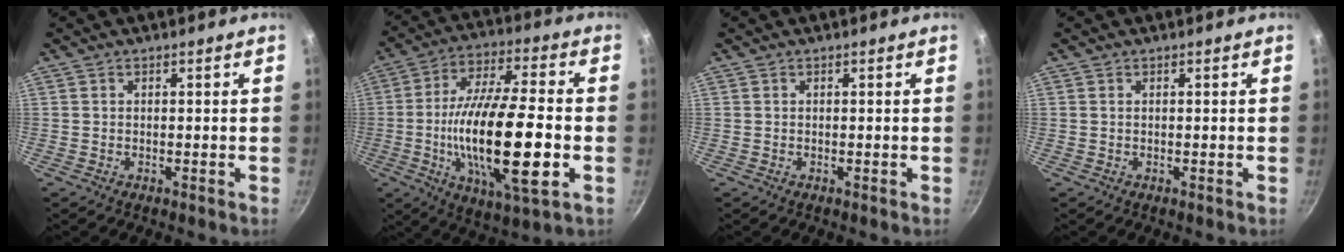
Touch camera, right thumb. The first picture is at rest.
{"total": 22.6, "force": [-3.9, 6.7, 21.2], "torque": [-0.381, 0.011, -0.073]}
{"total": 0.0}
{"total": 0.0}